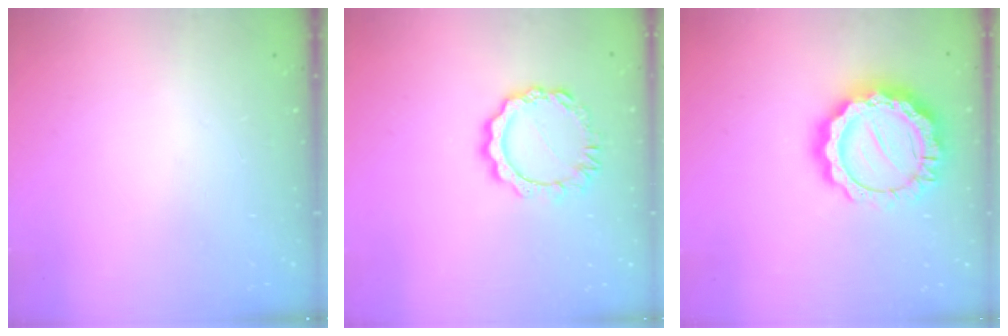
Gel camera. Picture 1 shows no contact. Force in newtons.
{"total": 9.4, "press": 9.4, "slide": 0.8}
{"total": 19.1, "press": 19.1, "slide": 1.4}